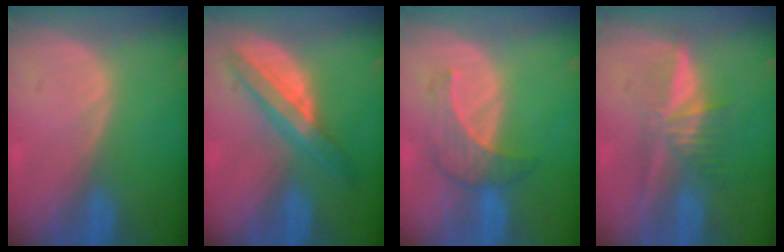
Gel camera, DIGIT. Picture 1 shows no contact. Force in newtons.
{"total": 6.4, "press": 6.4, "slide": 0.1}
{"total": 4.8, "press": 4.8, "slide": 0.5}
{"total": 5.4, "press": 5.2, "slide": 1.6}